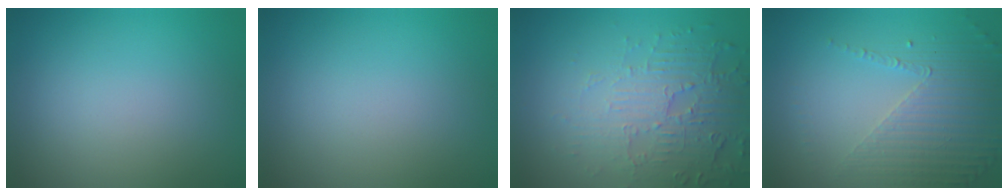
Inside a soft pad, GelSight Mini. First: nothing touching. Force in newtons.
{"total": 0.0}
{"total": 5.9, "press": 3.8, "slide": 4.5}
{"total": 4.4, "press": 3.1, "slide": 3.2}